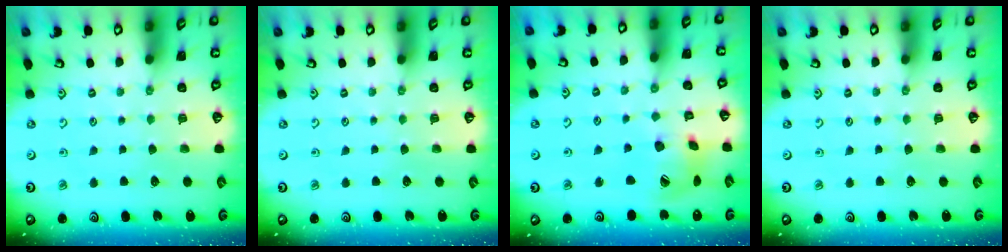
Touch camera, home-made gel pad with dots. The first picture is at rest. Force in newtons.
{"total": 0.0}
{"total": 14.4, "press": 14.3, "slide": 2.0}
{"total": 0.0}